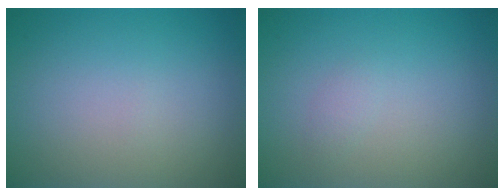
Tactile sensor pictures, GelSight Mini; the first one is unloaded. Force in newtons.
{"total": 0.7, "press": 0.7, "slide": 0.1}